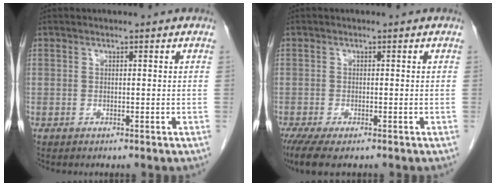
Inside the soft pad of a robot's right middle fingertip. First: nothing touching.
{"total": 5.3, "force": [-3.8, 1.4, 3.5], "torque": [-0.062, -0.017, -0.061]}